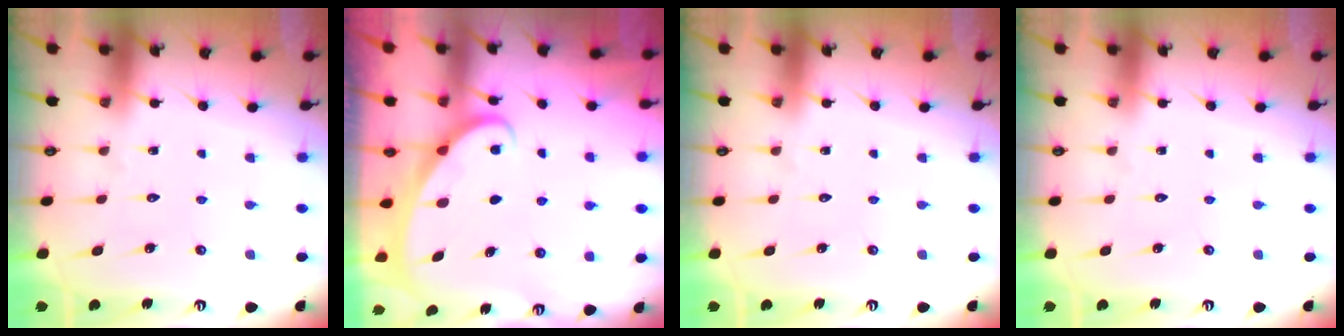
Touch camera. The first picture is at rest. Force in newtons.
{"total": 2.2, "press": 2.2, "slide": 0.1}
{"total": 0.0}
{"total": 0.0}